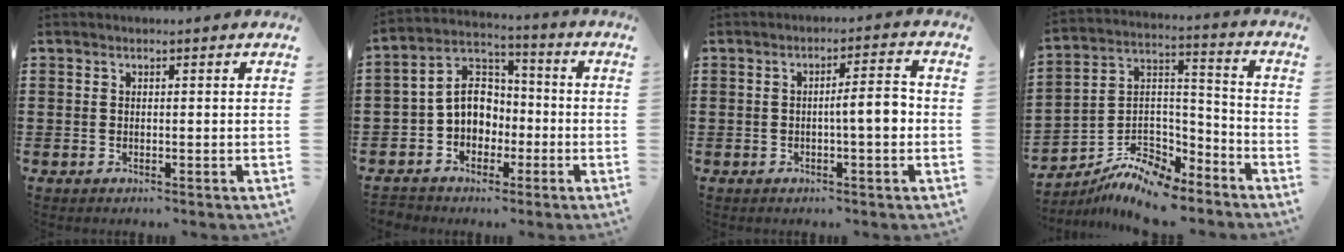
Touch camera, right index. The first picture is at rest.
{"total": 7.9, "force": [-1.0, 6.7, 4.1], "torque": [-0.099, 0.009, -0.024]}
{"total": 4.8, "force": [-0.6, 0.7, 4.8], "torque": [-0.083, 0.006, -0.015]}
{"total": 9.3, "force": [-8.0, 3.4, 3.3], "torque": [-0.065, 0.025, -0.155]}